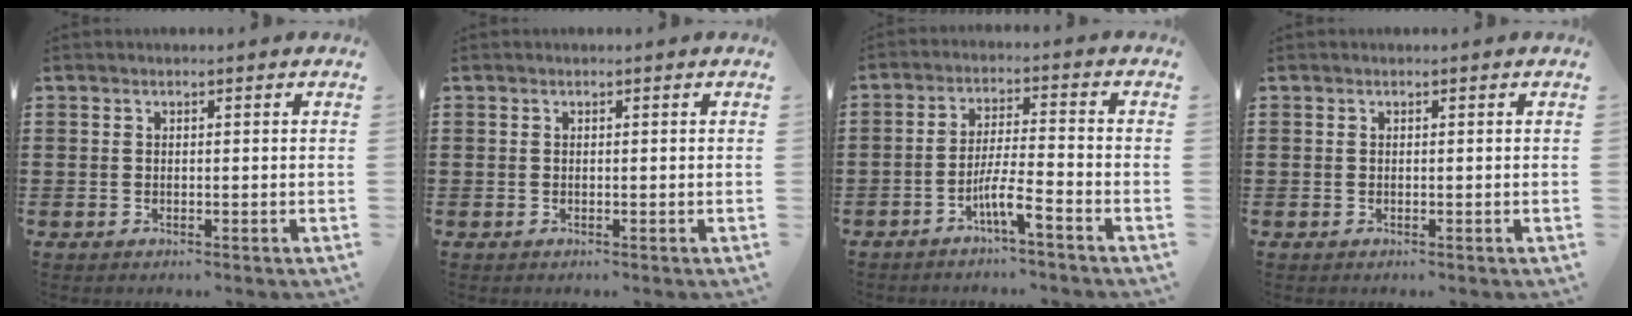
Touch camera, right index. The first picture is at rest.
{"total": 0.0}
{"total": 5.3, "force": [-3.4, 0.1, 4.1], "torque": [-0.092, -0.012, -0.066]}
{"total": 0.0}